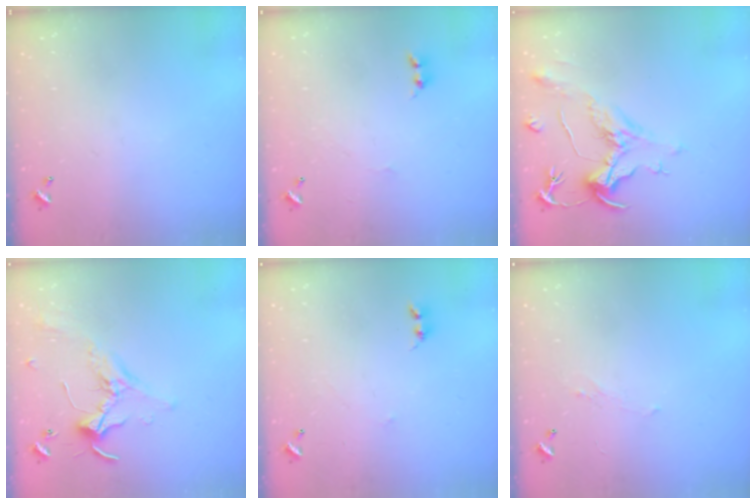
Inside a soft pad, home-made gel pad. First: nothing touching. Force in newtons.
{"total": 1.7, "press": 1.6, "slide": 0.5}
{"total": 2.0, "press": 1.5, "slide": 1.3}
{"total": 1.7, "press": 1.6, "slide": 0.2}
{"total": 2.5, "press": 2.4, "slide": 0.4}
{"total": 1.3, "press": 1.1, "slide": 0.7}